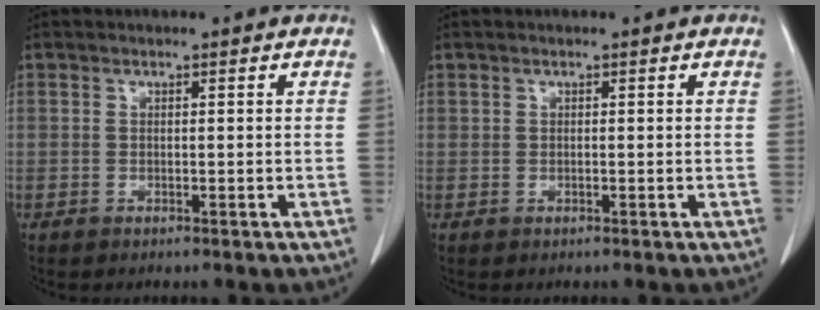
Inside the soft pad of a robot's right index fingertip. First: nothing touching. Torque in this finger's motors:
{"motor_torque": [-0.09, 0.20, 0.00, -0.01]}